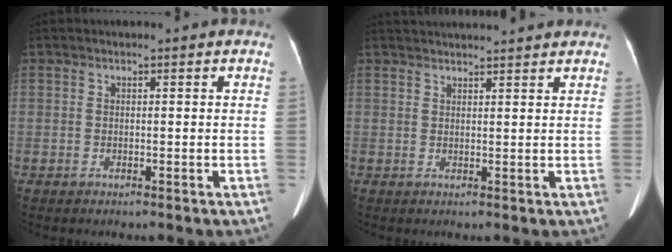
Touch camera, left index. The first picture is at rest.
{"total": 9.3, "force": [8.8, 0.3, 2.7], "torque": [-0.039, 0.031, 0.112]}